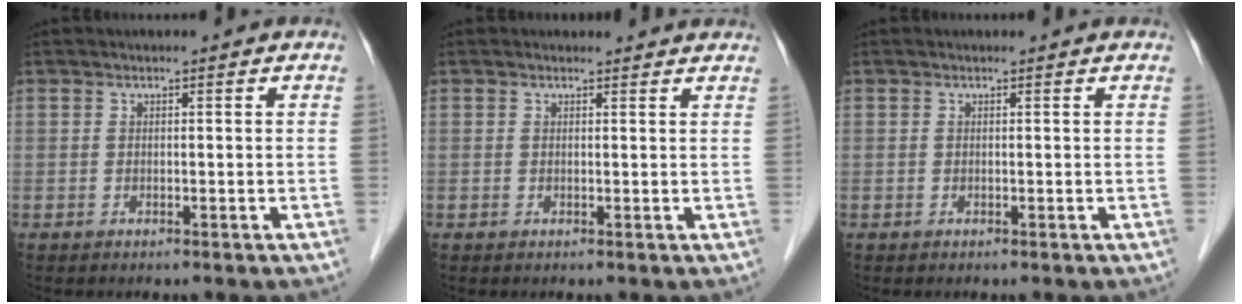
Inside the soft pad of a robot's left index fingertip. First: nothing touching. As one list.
[{"total": 3.1, "force": [3.0, 0.8, 0.2], "torque": [-0.008, 0.006, 0.024]}, {"total": 0.8, "force": [0.8, 0.1, 0.1], "torque": [-0.010, 0.006, 0.006]}]